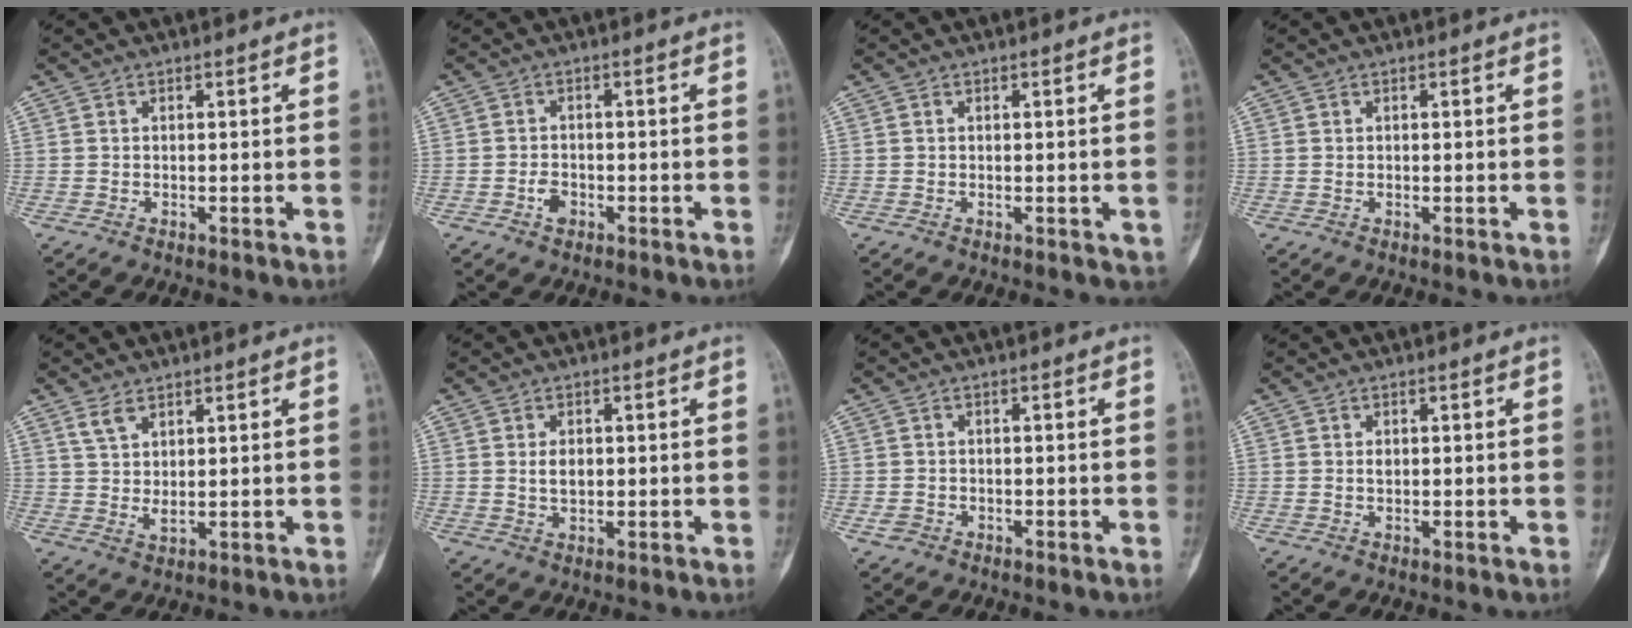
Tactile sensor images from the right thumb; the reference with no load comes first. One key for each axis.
{"total": 2.4, "fx": -1.2, "fy": 1.6, "fz": 1.3, "tx": -0.019, "ty": 0.007, "tz": -0.022}
{"total": 1.3, "fx": -0.2, "fy": 0.8, "fz": 1.0, "tx": -0.004, "ty": 0.000, "tz": -0.002}
{"total": 0.0}
{"total": 3.9, "fx": 2.3, "fy": 1.7, "fz": 2.6, "tx": -0.054, "ty": -0.014, "tz": 0.052}
{"total": 3.0, "fx": 0.4, "fy": 2.0, "fz": 2.3, "tx": -0.034, "ty": -0.002, "tz": 0.011}
{"total": 1.5, "fx": -0.7, "fy": 1.3, "fz": 0.3, "tx": -0.005, "ty": 0.008, "tz": -0.012}
{"total": 0.9, "fx": 0.2, "fy": 0.6, "fz": 0.7, "tx": -0.007, "ty": 0.001, "tz": 0.003}